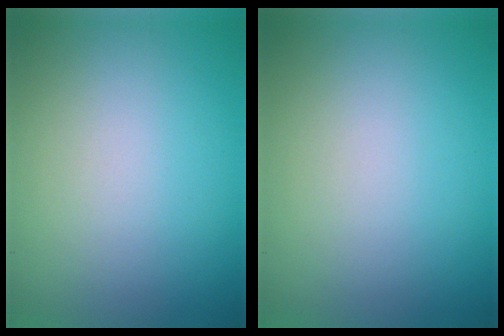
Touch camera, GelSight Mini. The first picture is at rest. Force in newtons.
{"total": 0.0}